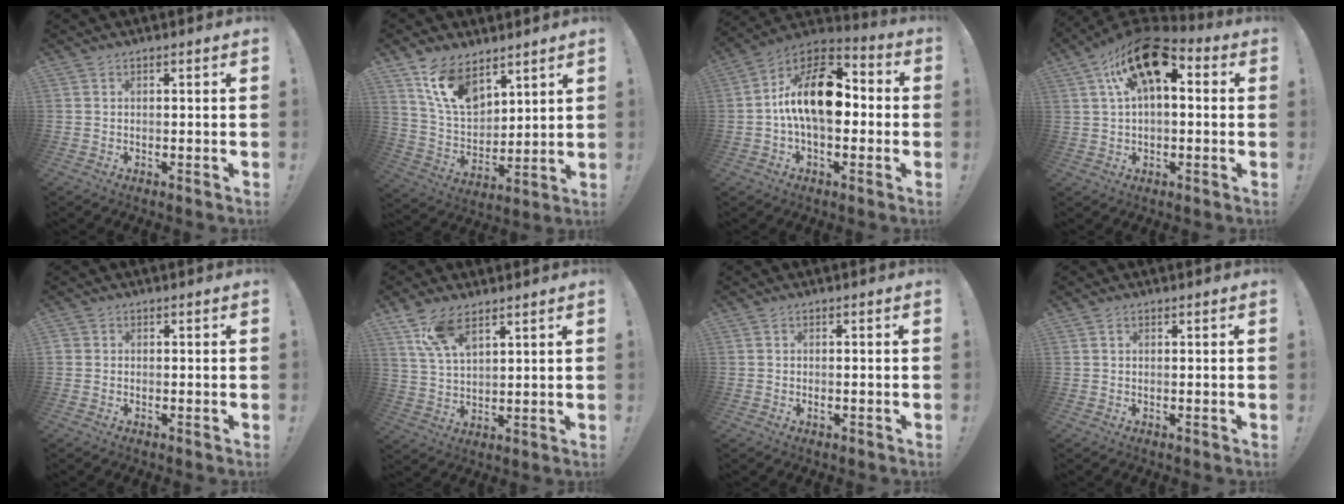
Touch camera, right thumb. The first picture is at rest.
{"total": 14.0, "force": [9.4, 7.8, 6.8], "torque": [-0.135, -0.048, 0.183]}
{"total": 18.7, "force": [1.0, 10.6, 15.4], "torque": [-0.255, 0.016, 0.020]}
{"total": 16.7, "force": [6.9, 8.6, 12.6], "torque": [-0.202, -0.025, 0.119]}
{"total": 1.5, "force": [-0.5, 1.4, 0.4], "torque": [-0.008, 0.007, -0.009]}
{"total": 10.0, "force": [6.6, 4.5, 6.0], "torque": [-0.108, -0.026, 0.125]}
{"total": 2.7, "force": [0.1, 2.7, 0.3], "torque": [0.005, -0.005, 0.001]}
{"total": 0.6, "force": [0.2, 0.5, 0.2], "torque": [-0.005, 0.003, 0.005]}